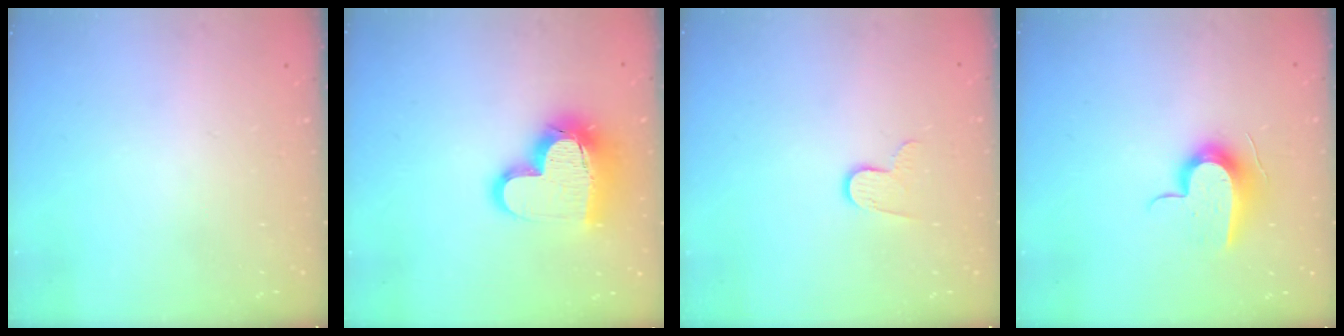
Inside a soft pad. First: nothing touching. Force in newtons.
{"total": 17.2, "press": 17.2, "slide": 1.4}
{"total": 6.3, "press": 6.3, "slide": 0.2}
{"total": 11.5, "press": 11.5, "slide": 0.9}